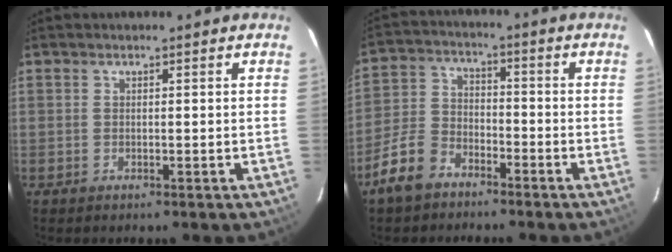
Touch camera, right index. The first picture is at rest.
{"total": 8.8, "force": [-6.2, 5.1, 3.6], "torque": [-0.092, 0.016, -0.119]}